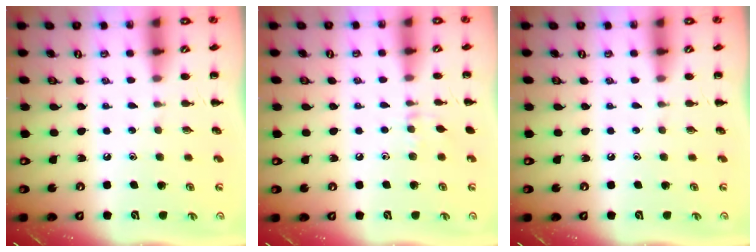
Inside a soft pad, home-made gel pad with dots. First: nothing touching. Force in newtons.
{"total": 3.8, "press": 3.5, "slide": 1.4}
{"total": 0.0}